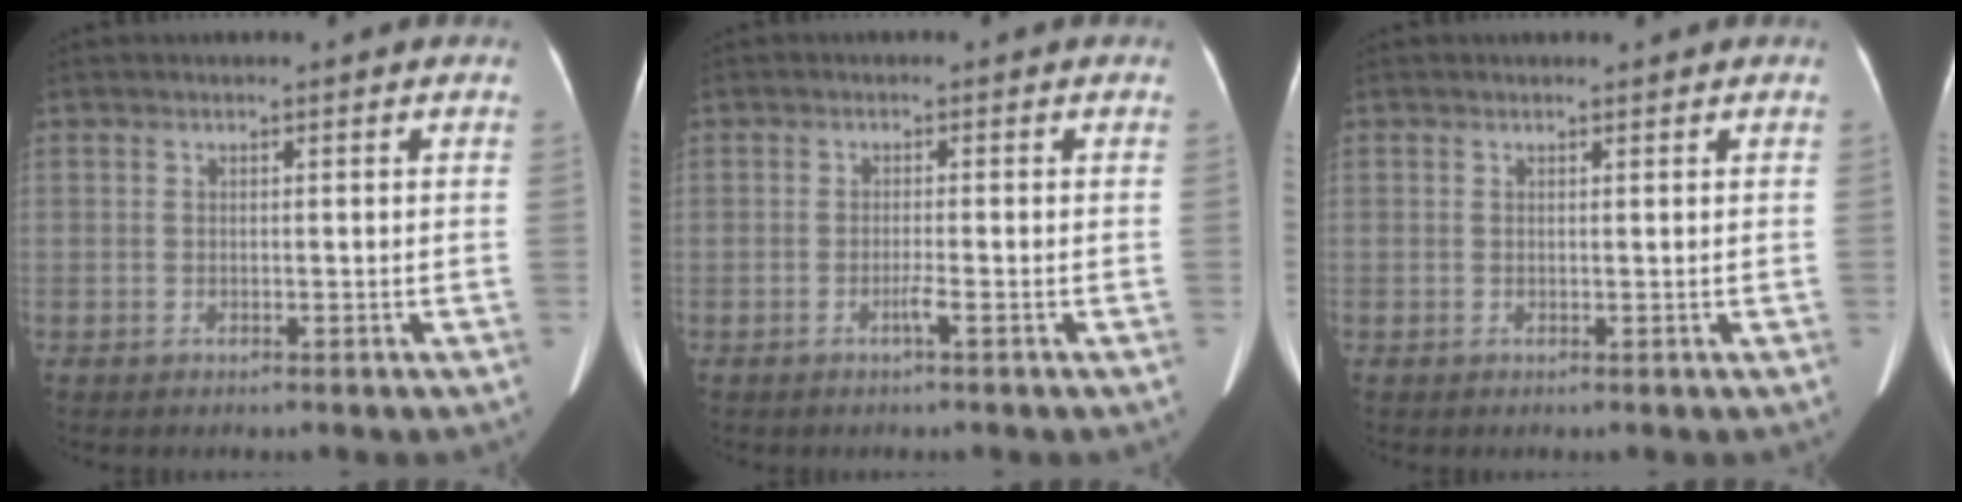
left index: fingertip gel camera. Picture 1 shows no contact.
{"total": 1.2, "force": [-0.7, -0.3, 0.9], "torque": [-0.019, -0.002, -0.012]}
{"total": 0.7, "force": [0.7, 0.1, 0.1], "torque": [-0.009, 0.000, 0.011]}